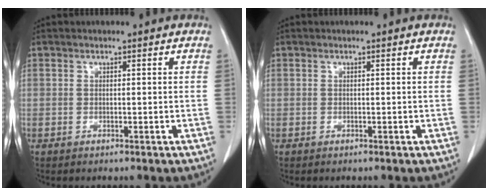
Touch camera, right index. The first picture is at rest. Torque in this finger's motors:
{"motor_torque": [-0.02, 0.02, 0.00, -0.01]}